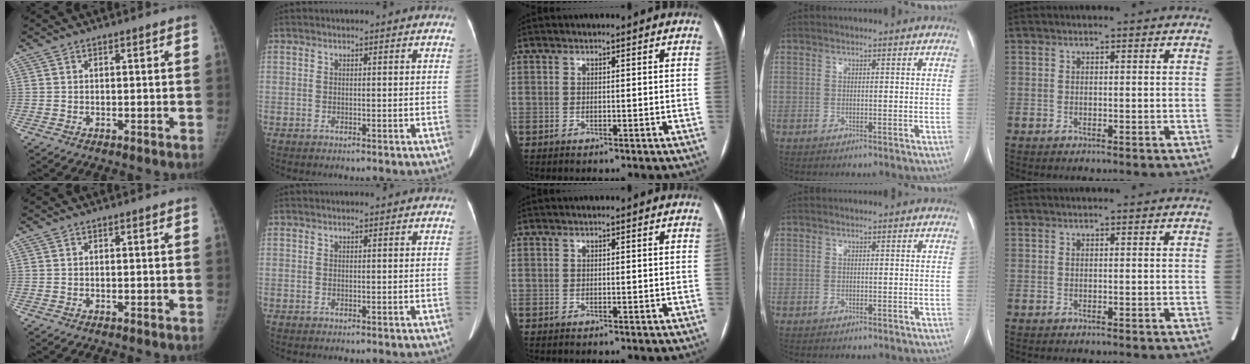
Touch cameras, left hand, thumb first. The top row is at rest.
{}